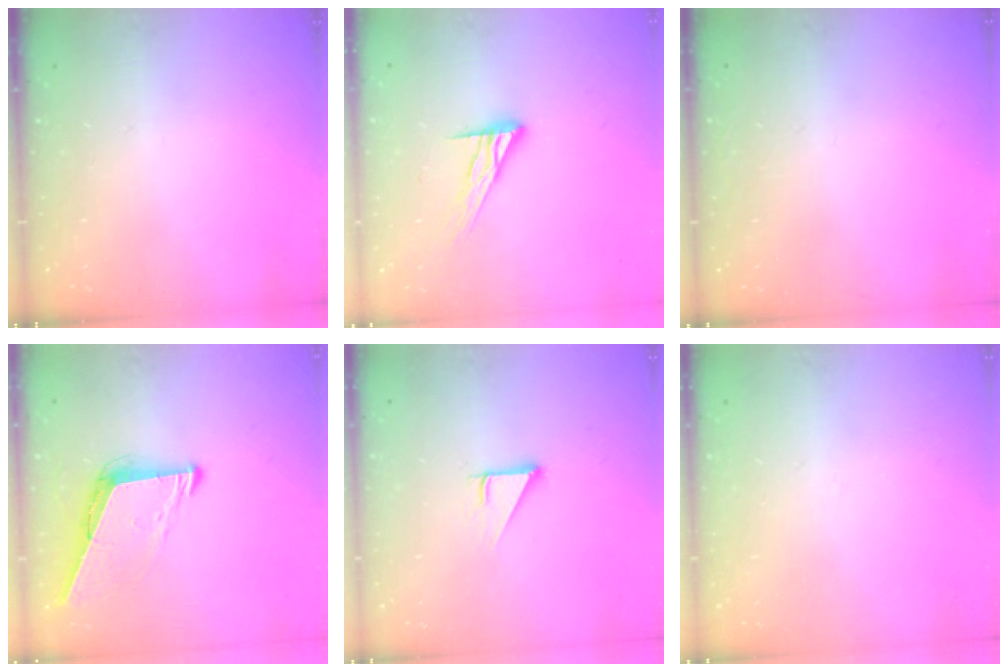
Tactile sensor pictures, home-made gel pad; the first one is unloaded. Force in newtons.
{"total": 11.1, "press": 11.1, "slide": 0.9}
{"total": 1.5, "press": 1.5, "slide": 0.1}
{"total": 7.4, "press": 7.3, "slide": 1.4}
{"total": 2.7, "press": 2.7, "slide": 0.3}
{"total": 2.7, "press": 2.7, "slide": 0.3}